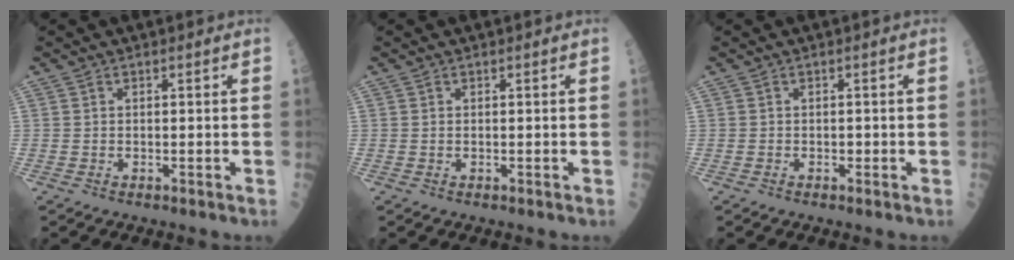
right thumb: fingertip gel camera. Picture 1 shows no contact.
{"total": 0.0}
{"total": 0.6, "force": [-0.2, 0.4, 0.4], "torque": [-0.001, 0.002, -0.004]}